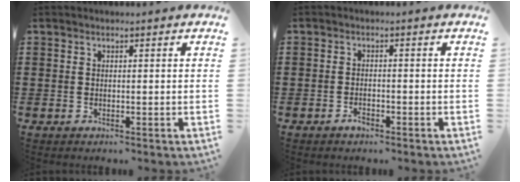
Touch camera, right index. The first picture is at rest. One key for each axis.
{"total": 1.4, "fx": -1.1, "fy": 0.5, "fz": 0.8, "tx": -0.019, "ty": -0.006, "tz": -0.020}